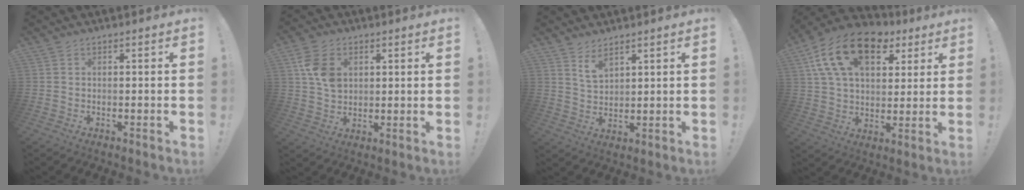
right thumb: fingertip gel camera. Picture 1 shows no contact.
{"total": 9.3, "force": [2.8, 6.6, 5.9], "torque": [-0.098, -0.003, 0.055]}
{"total": 5.2, "force": [4.1, 1.8, 2.6], "torque": [-0.041, -0.026, 0.072]}
{"total": 20.0, "force": [9.3, 12.0, 13.0], "torque": [-0.209, -0.035, 0.167]}